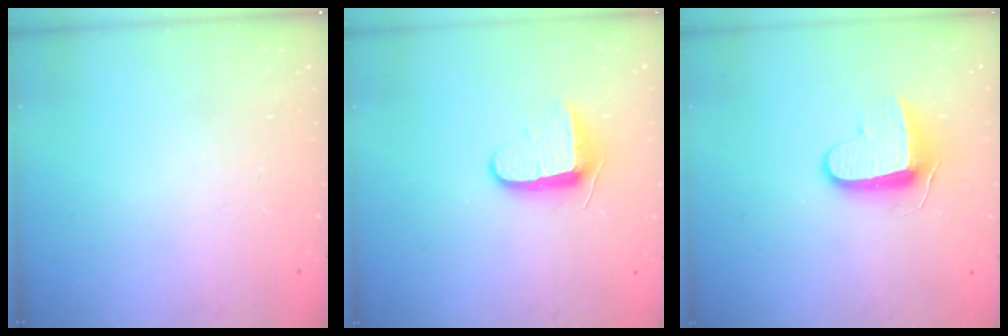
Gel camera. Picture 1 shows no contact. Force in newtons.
{"total": 9.1, "press": 9.0, "slide": 1.0}
{"total": 8.9, "press": 8.9, "slide": 0.8}